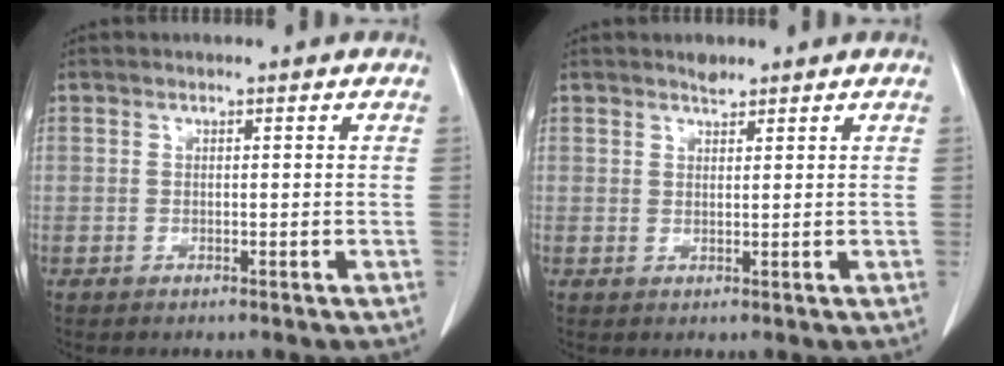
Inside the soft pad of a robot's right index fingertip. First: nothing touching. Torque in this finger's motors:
{"motor_torque": [0.02, 0.02, 0.00, 0.02]}